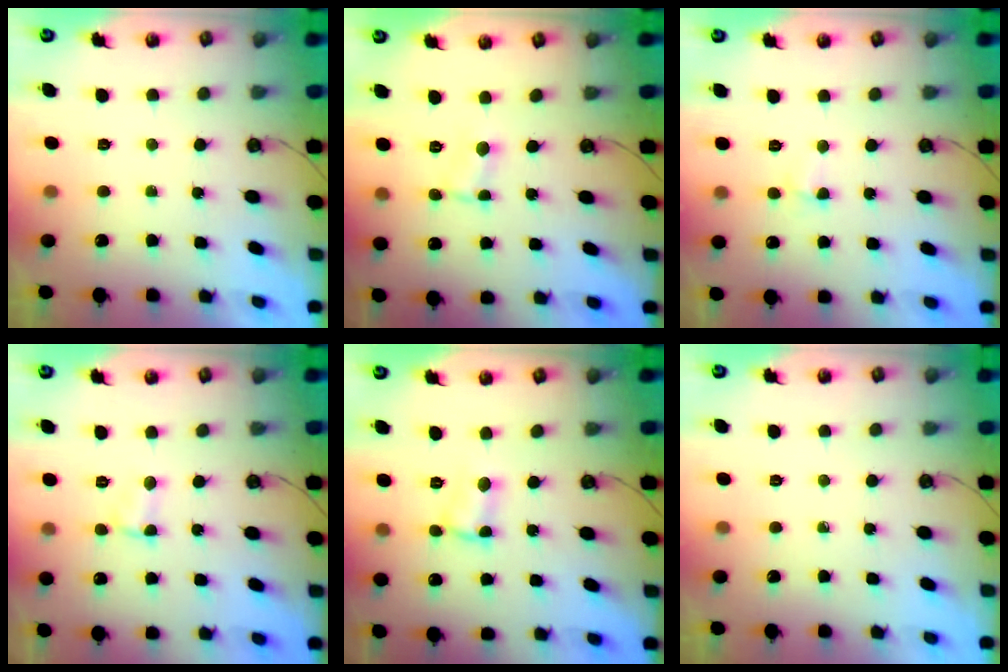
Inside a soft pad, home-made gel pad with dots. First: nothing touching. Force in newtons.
{"total": 1.2, "press": 1.2, "slide": 0.2}
{"total": 2.6, "press": 2.5, "slide": 0.5}
{"total": 2.6, "press": 2.6, "slide": 0.4}
{"total": 2.6, "press": 2.6, "slide": 0.5}
{"total": 0.0}